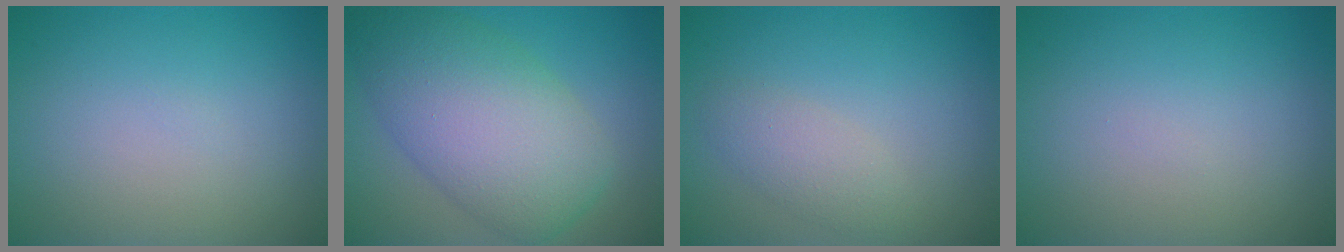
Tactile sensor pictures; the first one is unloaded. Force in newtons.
{"total": 9.3, "press": 9.3, "slide": 0.6}
{"total": 2.2, "press": 2.2, "slide": 0.0}
{"total": 0.0}